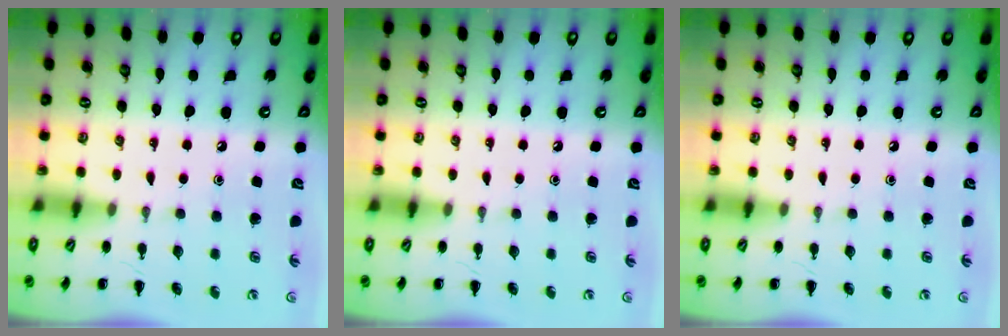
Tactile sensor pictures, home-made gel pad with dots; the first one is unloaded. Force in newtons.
{"total": 0.0}
{"total": 0.0}